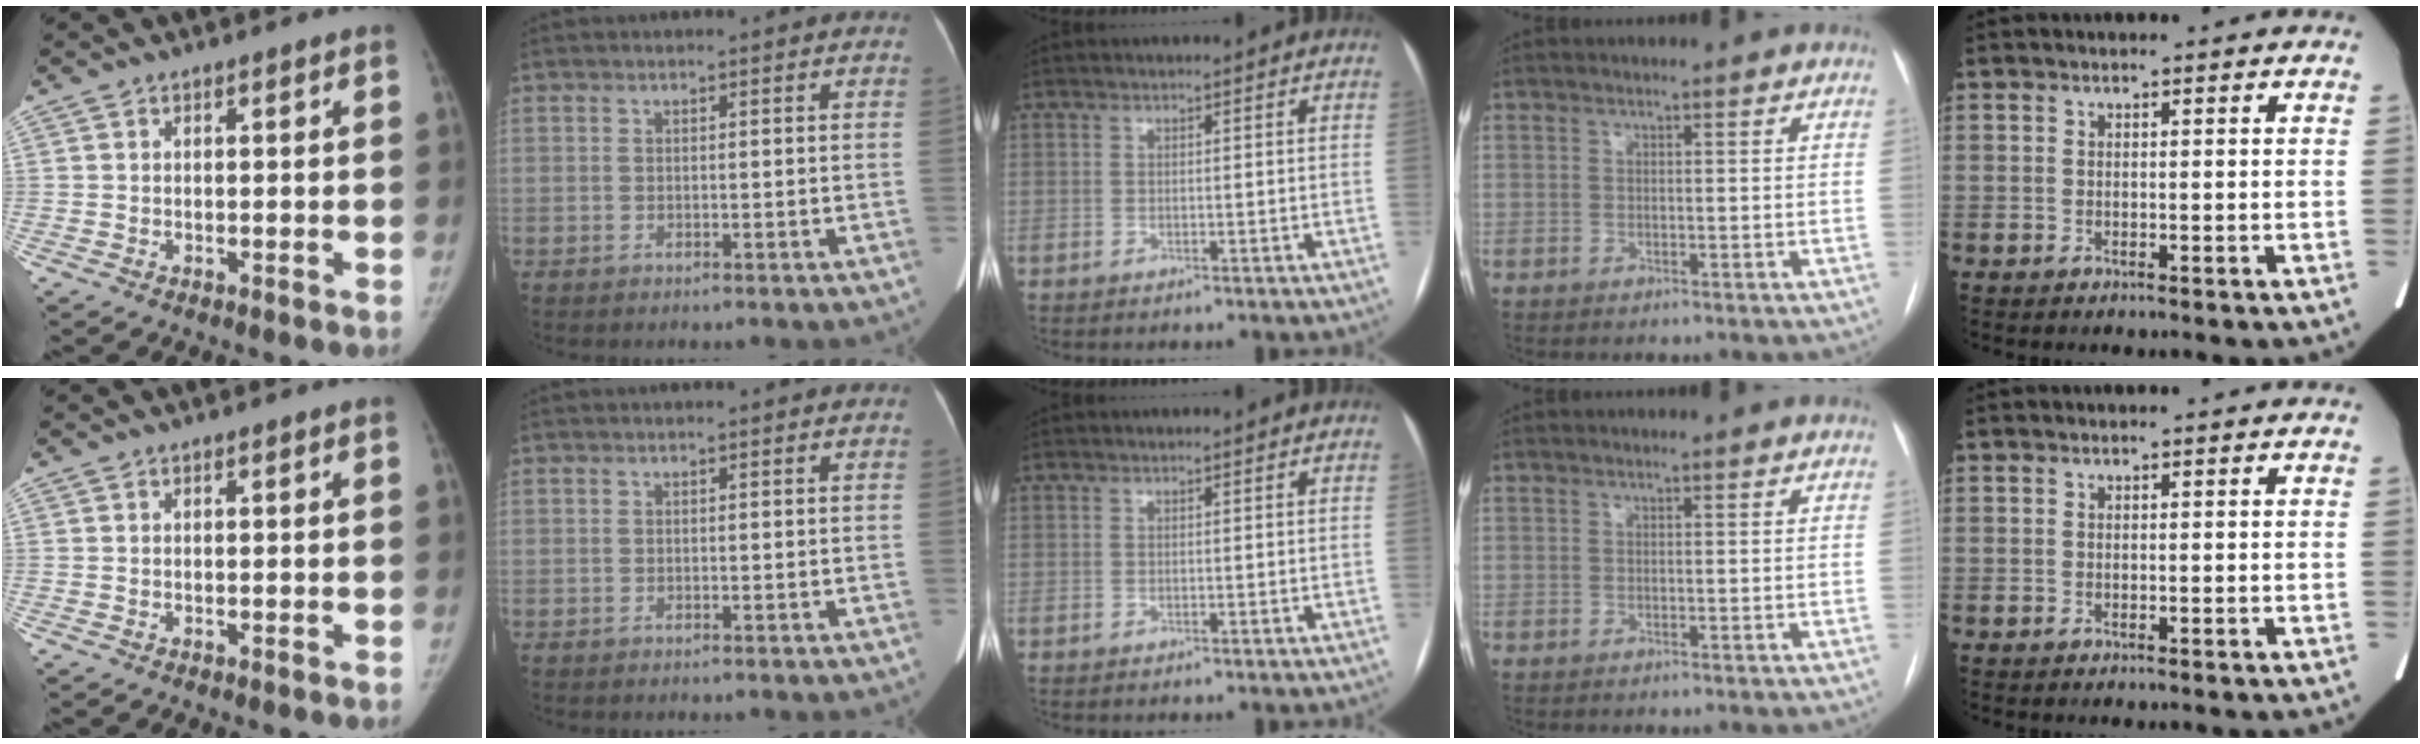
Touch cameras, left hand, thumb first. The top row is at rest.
{}